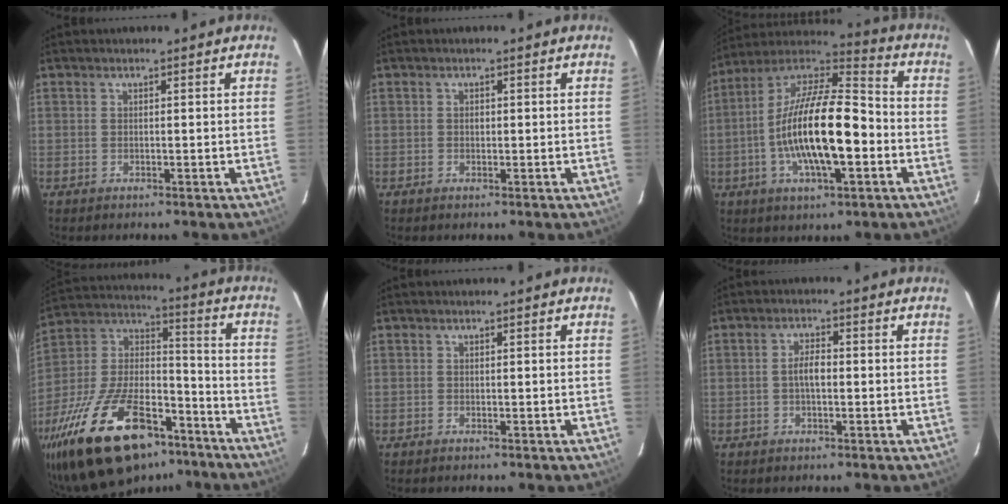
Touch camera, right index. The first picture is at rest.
{"total": 0.7, "force": [0.0, 0.6, 0.3], "torque": [-0.004, 0.003, 0.000]}
{"total": 19.5, "force": [-3.9, 6.2, 18.0], "torque": [-0.332, 0.002, -0.077]}
{"total": 29.7, "force": [-19.1, 13.2, 18.6], "torque": [-0.366, -0.004, -0.304]}
{"total": 0.0}
{"total": 3.0, "force": [-0.4, 1.2, 2.8], "torque": [-0.053, 0.007, -0.007]}